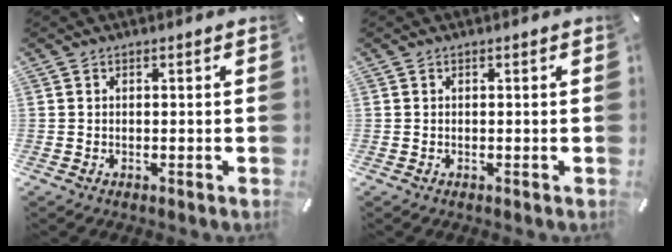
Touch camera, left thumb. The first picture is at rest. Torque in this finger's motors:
{"motor_torque": [0.10, 0.00, -0.11, 0.01, -0.01]}